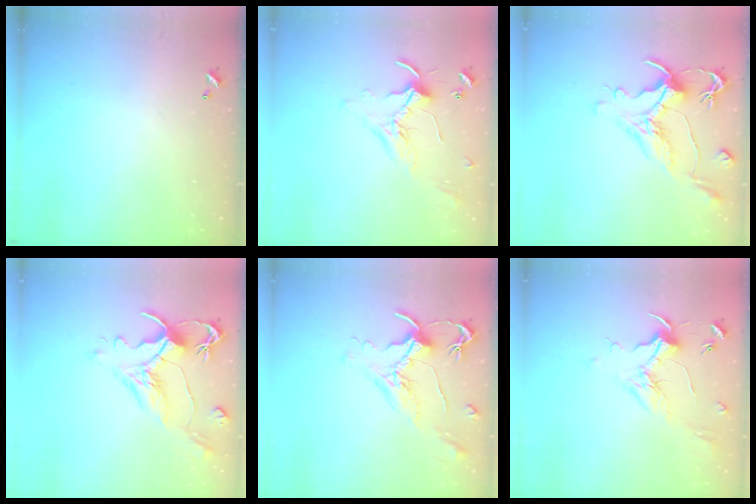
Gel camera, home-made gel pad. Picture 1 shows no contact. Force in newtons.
{"total": 1.7, "press": 1.6, "slide": 0.2}
{"total": 1.5, "press": 0.4, "slide": 1.5}
{"total": 1.6, "press": 0.4, "slide": 1.5}
{"total": 1.6, "press": 1.5, "slide": 0.7}
{"total": 2.0, "press": 1.9, "slide": 0.6}